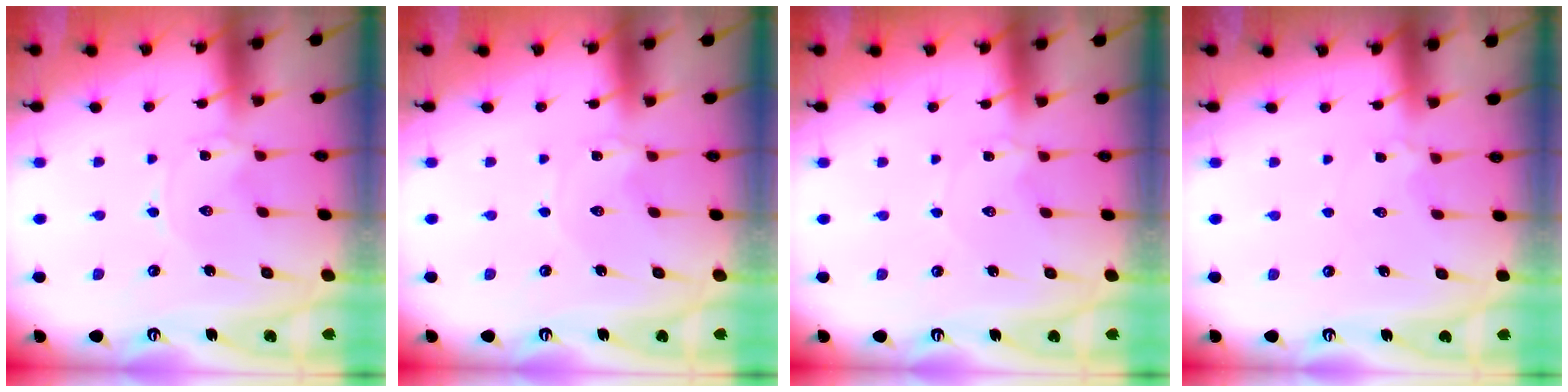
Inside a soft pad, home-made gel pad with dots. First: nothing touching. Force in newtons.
{"total": 1.1, "press": 1.1, "slide": 0.2}
{"total": 1.4, "press": 1.4, "slide": 0.2}
{"total": 2.1, "press": 2.0, "slide": 0.6}